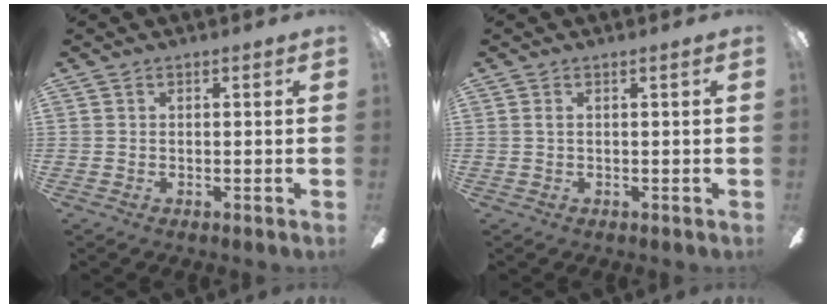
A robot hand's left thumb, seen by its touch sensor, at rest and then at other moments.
{"total": 1.2, "force": [0.1, 0.1, 1.2], "torque": [-0.020, 0.000, 0.001]}